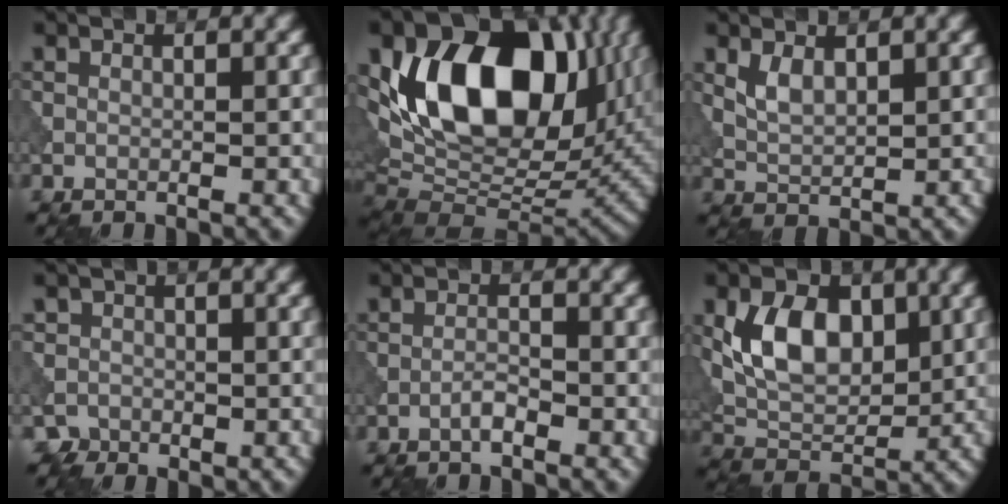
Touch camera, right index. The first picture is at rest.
{"total": 16.1, "force": [4.7, 9.8, 11.9], "torque": [-0.184, 0.014, 0.070]}
{"total": 2.5, "force": [1.1, 1.3, 1.8], "torque": [-0.041, -0.003, 0.027]}
{"total": 2.6, "force": [-1.6, 2.1, -0.3], "torque": [0.029, 0.005, -0.030]}
{"total": 1.5, "force": [-1.0, 0.3, 1.1], "torque": [-0.021, 0.005, -0.021]}
{"total": 7.2, "force": [1.4, 4.7, 5.2], "torque": [-0.094, -0.004, 0.028]}